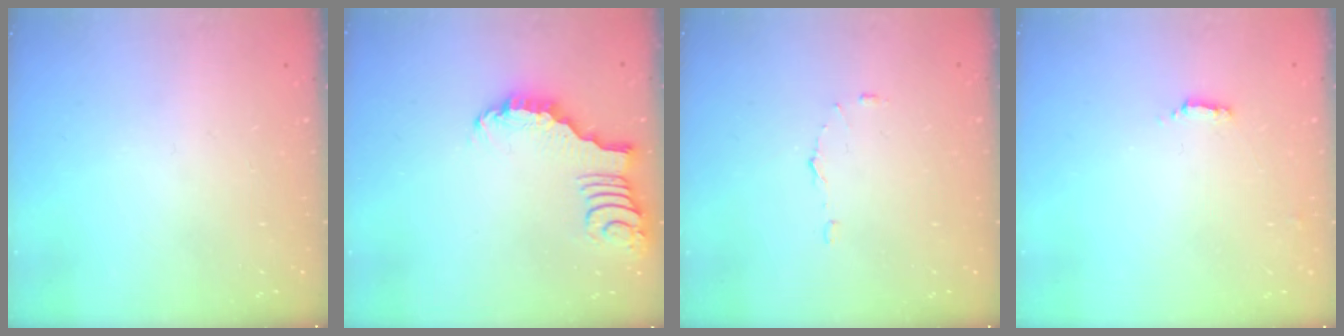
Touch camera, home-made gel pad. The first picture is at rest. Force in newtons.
{"total": 2.6, "press": 2.6, "slide": 0.3}
{"total": 4.6, "press": 4.5, "slide": 0.4}
{"total": 1.3, "press": 1.3, "slide": 0.4}